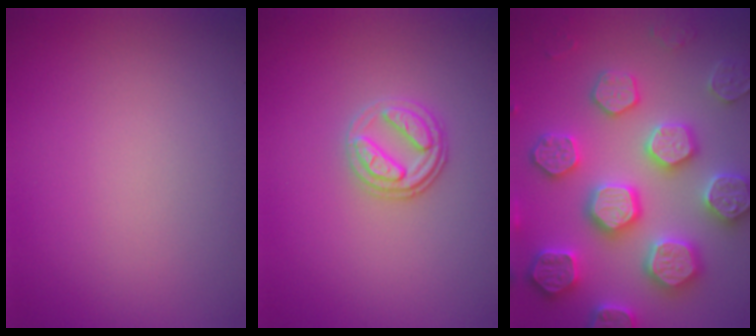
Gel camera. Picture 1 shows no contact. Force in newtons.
{"total": 2.6, "press": 2.5, "slide": 0.8}
{"total": 7.9, "press": 7.7, "slide": 1.7}